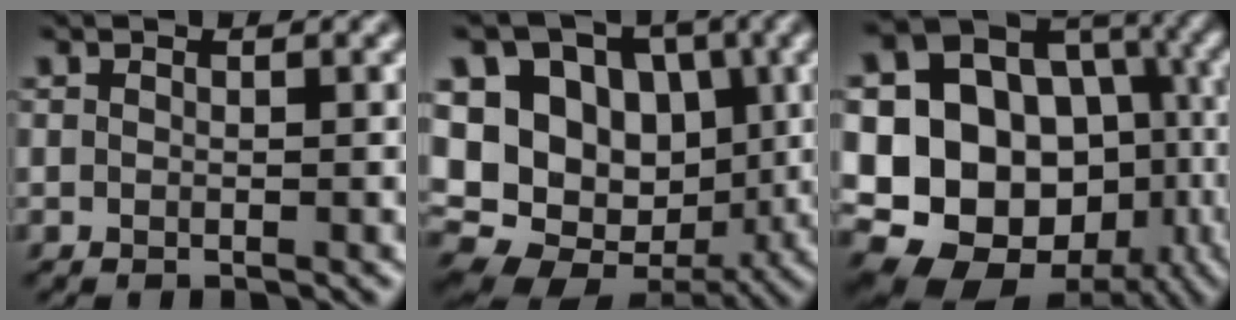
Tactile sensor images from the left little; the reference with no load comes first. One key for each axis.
{"total": 13.8, "fx": 1.5, "fy": 11.0, "fz": 8.1, "tx": -0.150, "ty": 0.009, "tz": 0.019}
{"total": 19.1, "fx": -2.7, "fy": 15.6, "fz": 10.6, "tx": -0.175, "ty": -0.009, "tz": -0.044}